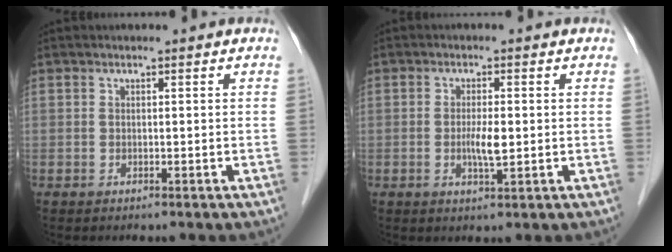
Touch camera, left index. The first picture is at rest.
{"total": 3.2, "force": [-0.3, 0.6, 3.1], "torque": [-0.061, -0.004, -0.004]}